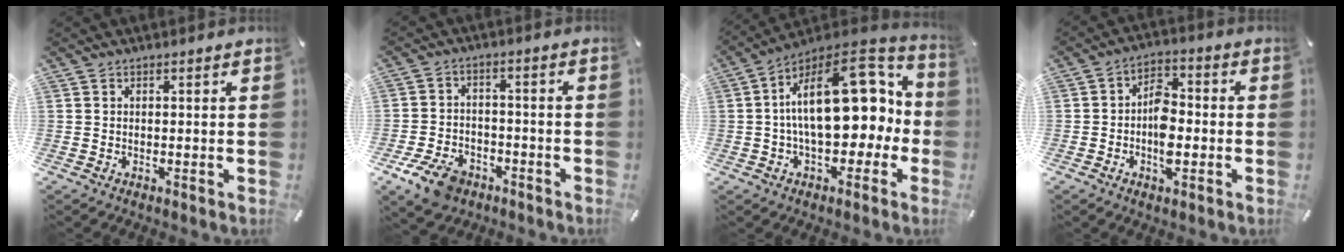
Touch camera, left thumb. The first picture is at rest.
{"total": 8.6, "force": [-5.3, 5.4, 4.1], "torque": [-0.085, 0.029, -0.097]}
{"total": 23.1, "force": [3.1, 13.1, 18.8], "torque": [-0.280, -0.016, 0.065]}
{"total": 7.4, "force": [-1.8, 4.4, 5.7], "torque": [-0.098, 0.010, -0.032]}